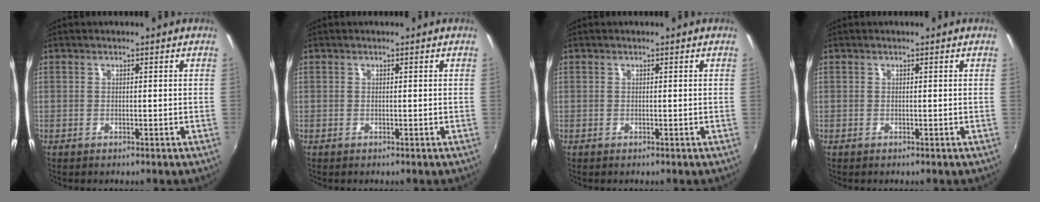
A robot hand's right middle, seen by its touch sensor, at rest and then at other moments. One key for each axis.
{"total": 0.0}
{"total": 0.0}
{"total": 0.0}